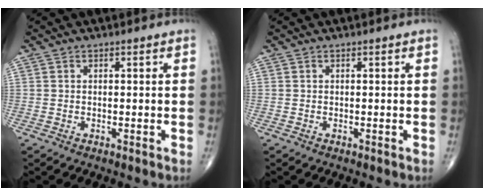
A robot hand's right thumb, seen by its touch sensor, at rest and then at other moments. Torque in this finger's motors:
{"motor_torque": [0.02, 0.01, -0.01, 0.01, 0.00]}